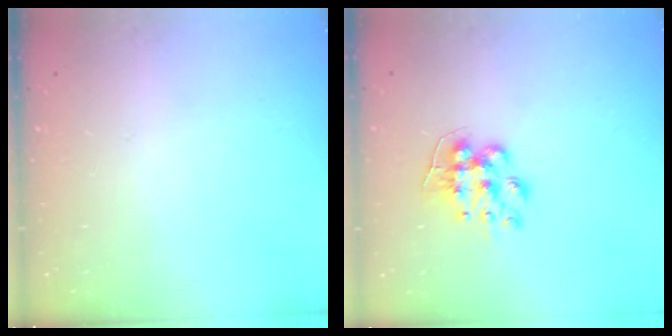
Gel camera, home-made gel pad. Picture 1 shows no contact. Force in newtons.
{"total": 9.6, "press": 9.6, "slide": 0.7}